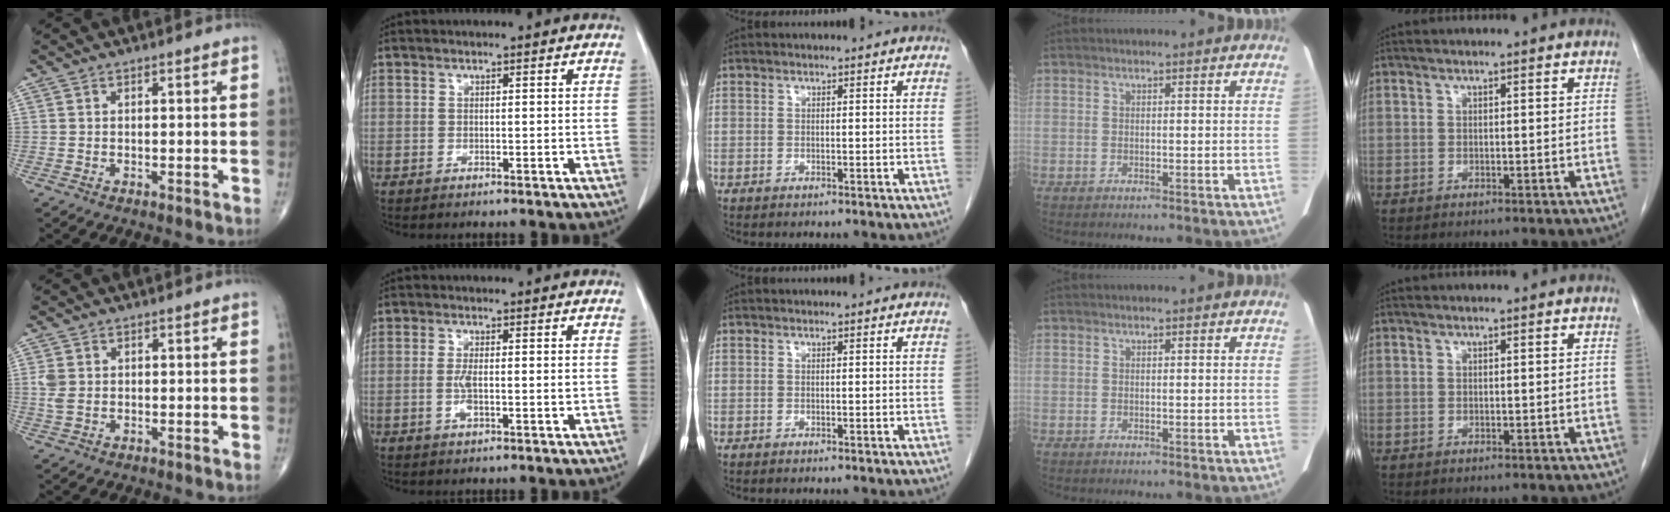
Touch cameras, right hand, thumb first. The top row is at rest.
{"thumb": {"total": 2.8, "force": [0.3, 2.0, 1.8], "torque": [-0.048, 0.004, 0.008]}, "index": {"total": 3.2, "force": [-0.4, 0.8, 3.1], "torque": [-0.064, -0.003, -0.008]}}